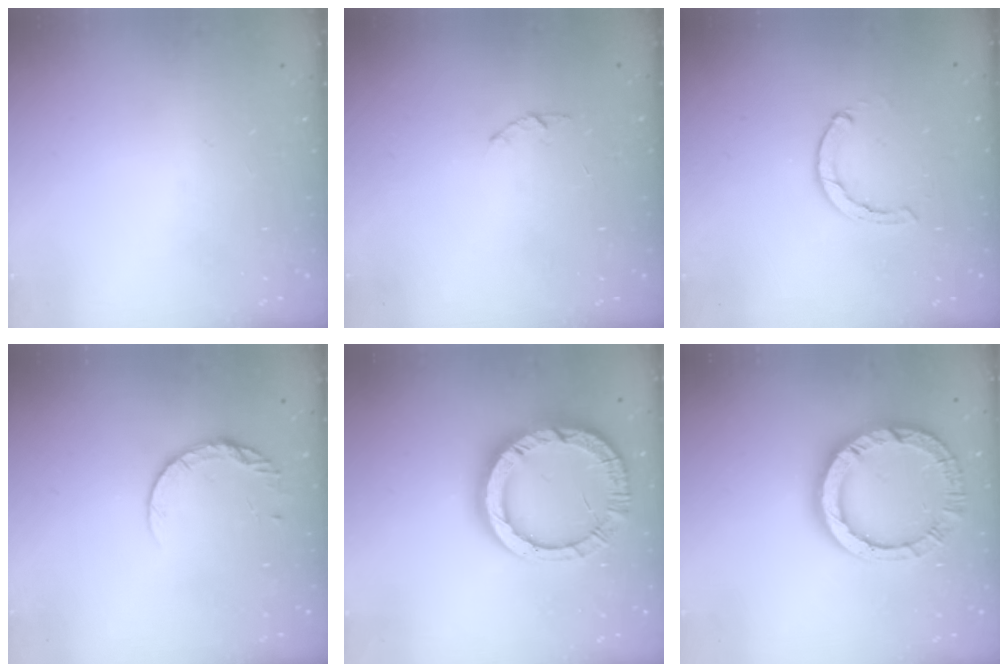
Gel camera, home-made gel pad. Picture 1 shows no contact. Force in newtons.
{"total": 1.0, "press": 0.9, "slide": 0.3}
{"total": 2.1, "press": 2.1, "slide": 0.3}
{"total": 7.9, "press": 7.8, "slide": 0.9}
{"total": 17.5, "press": 17.4, "slide": 1.5}
{"total": 14.0, "press": 13.9, "slide": 1.4}